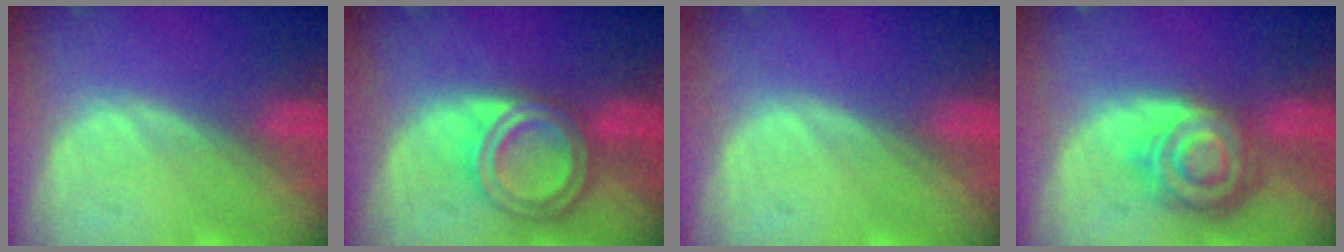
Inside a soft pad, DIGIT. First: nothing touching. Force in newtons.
{"total": 6.8, "press": 6.1, "slide": 3.1}
{"total": 0.0}
{"total": 8.6, "press": 7.4, "slide": 4.4}